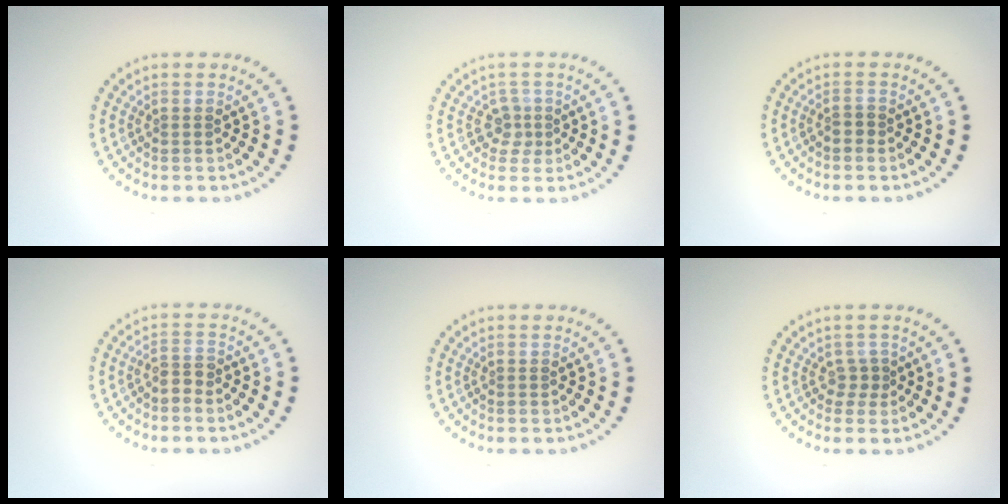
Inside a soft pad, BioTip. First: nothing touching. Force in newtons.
{"total": 1.7, "press": 1.3, "slide": 1.2}
{"total": 1.2, "press": 0.9, "slide": 0.8}
{"total": 1.8, "press": 1.4, "slide": 1.2}
{"total": 0.0}
{"total": 1.1, "press": 0.8, "slide": 0.7}